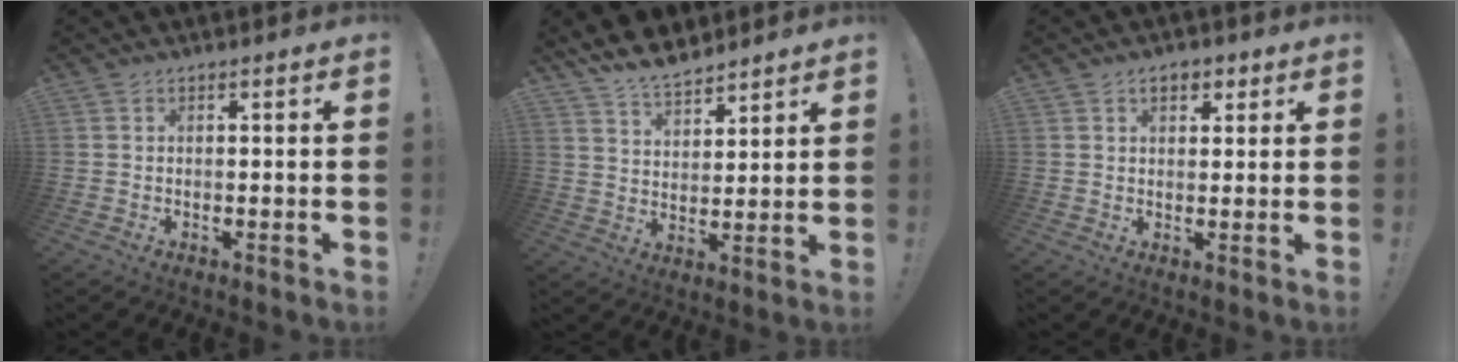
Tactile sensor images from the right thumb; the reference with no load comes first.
{"total": 8.9, "force": [7.7, 3.4, 2.8], "torque": [-0.057, -0.052, 0.148]}
{"total": 4.3, "force": [2.0, 2.8, 2.6], "torque": [-0.033, 0.003, 0.032]}